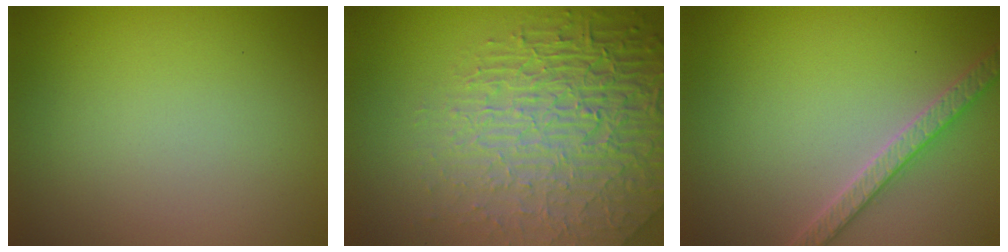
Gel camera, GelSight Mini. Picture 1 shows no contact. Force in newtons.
{"total": 8.6, "press": 5.8, "slide": 6.3}
{"total": 2.7, "press": 2.7, "slide": 0.1}